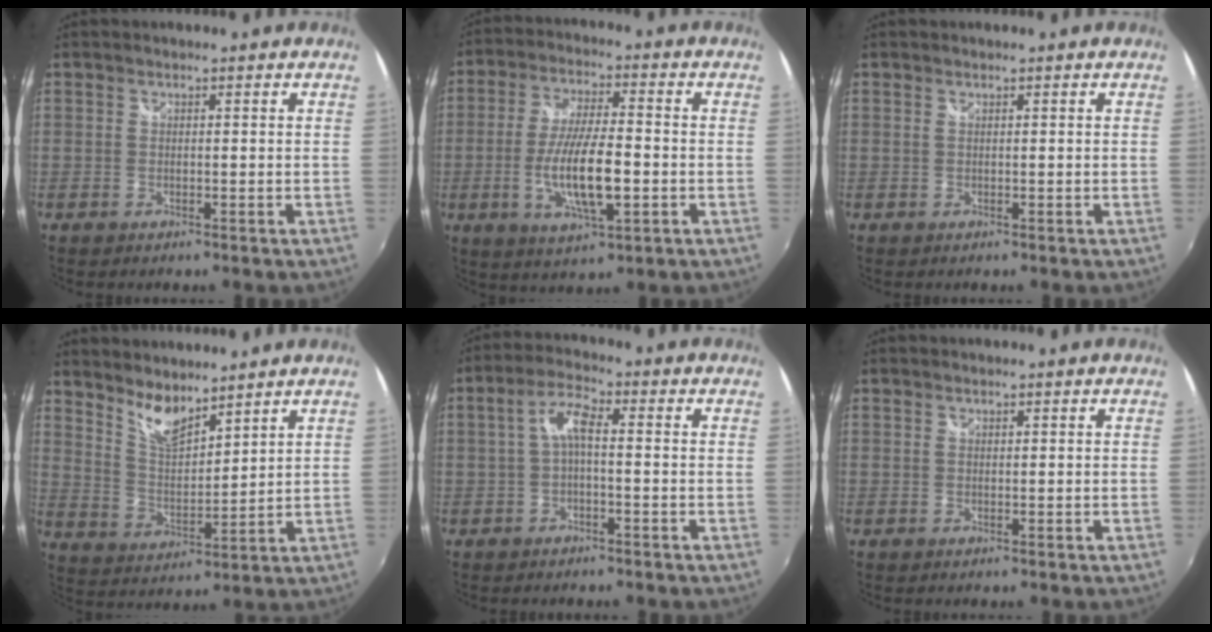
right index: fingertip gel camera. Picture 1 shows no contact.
{"total": 12.4, "force": [-2.9, 3.2, 11.6], "torque": [-0.226, -0.010, -0.050]}
{"total": 0.0}
{"total": 7.6, "force": [6.3, 2.0, 3.7], "torque": [-0.066, -0.006, 0.124]}
{"total": 4.5, "force": [-0.7, 1.2, 4.2], "torque": [-0.089, 0.013, -0.014]}
{"total": 0.0}